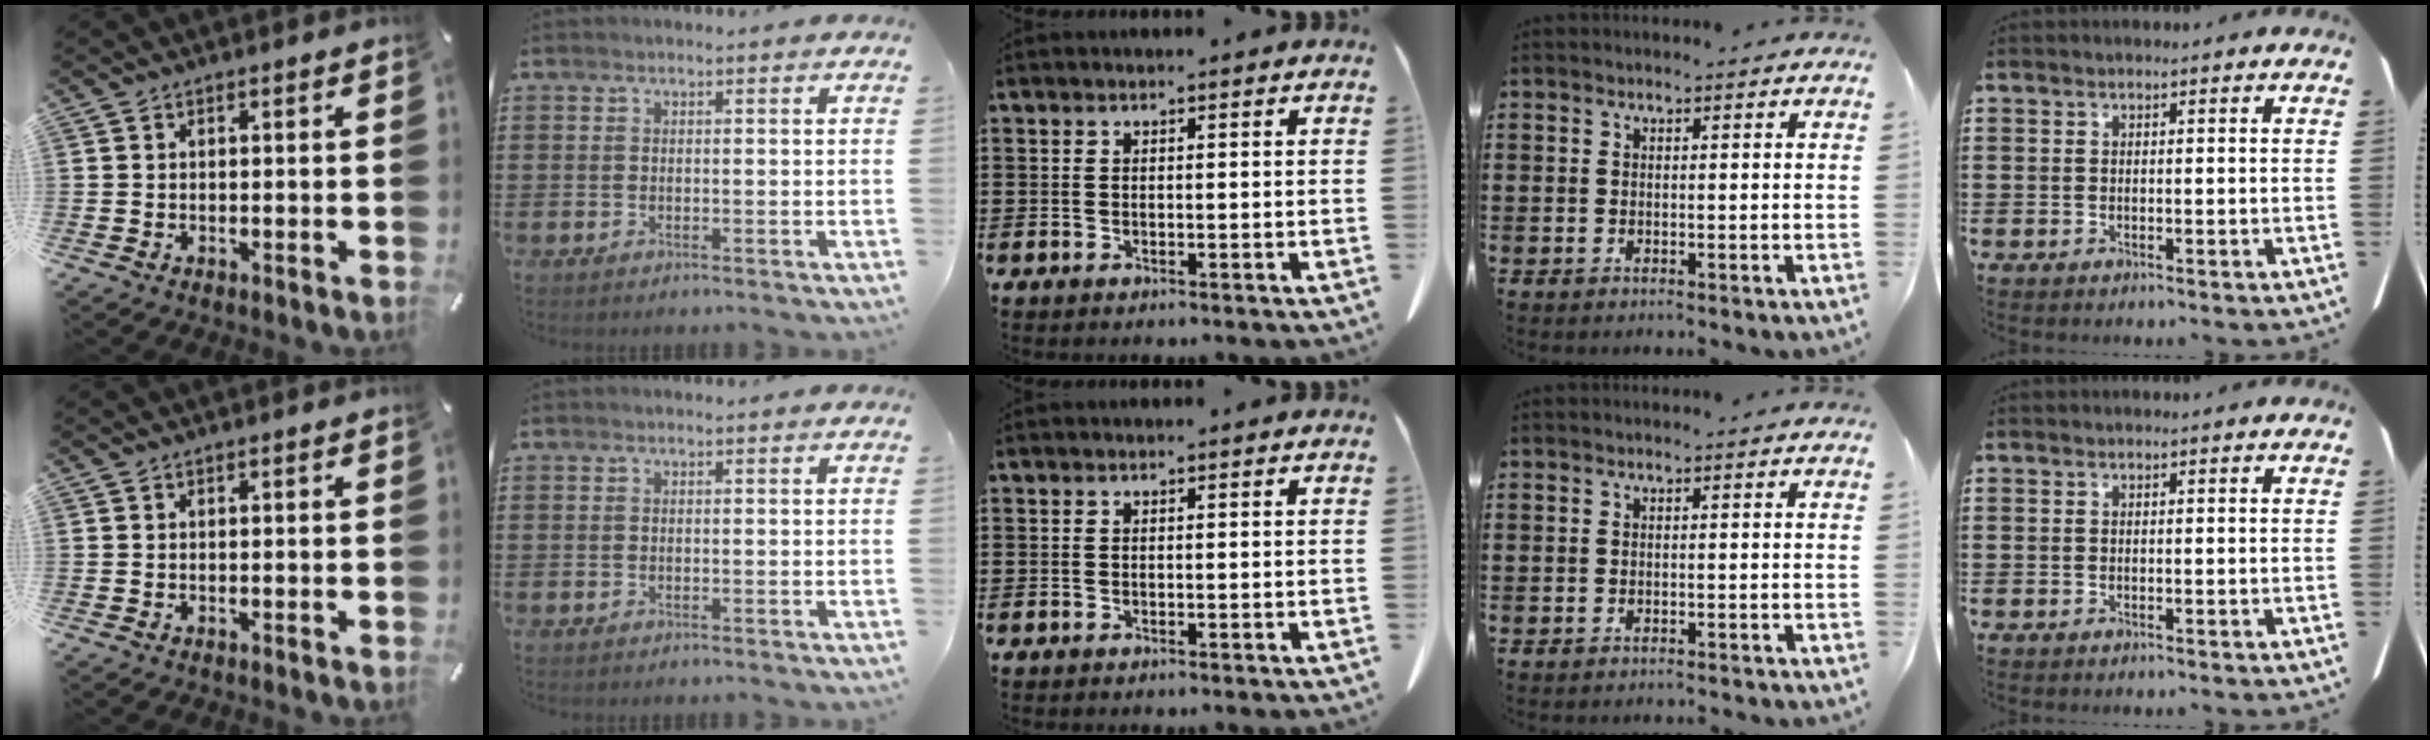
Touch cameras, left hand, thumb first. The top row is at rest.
{"ring": {"total": 0.8, "force": [-0.8, 0.0, 0.1], "torque": [-0.005, -0.001, -0.016]}}